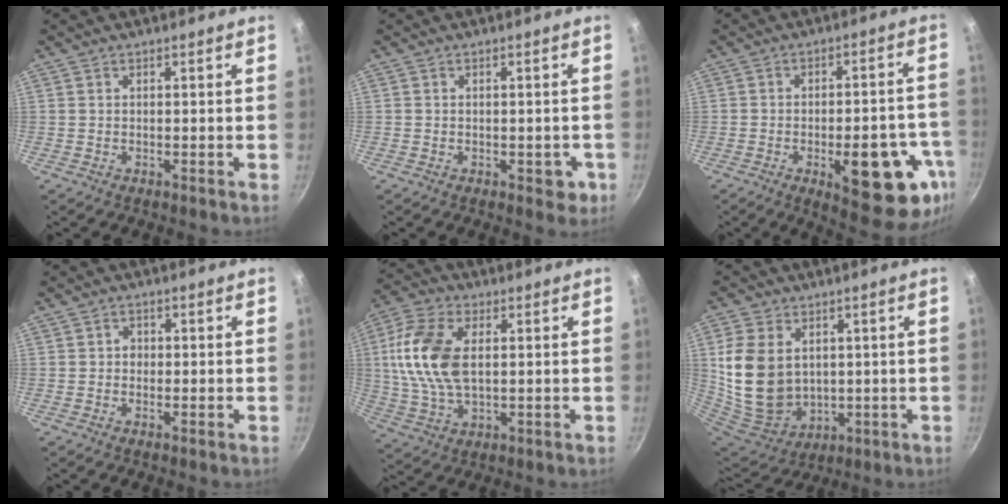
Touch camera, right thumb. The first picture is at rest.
{"total": 3.5, "force": [-1.1, 2.3, 2.4], "torque": [-0.011, 0.009, -0.011]}
{"total": 18.5, "force": [-6.7, 7.3, 15.6], "torque": [-0.151, 0.014, -0.081]}
{"total": 1.7, "force": [-0.1, 1.5, 0.9], "torque": [-0.012, 0.000, -0.009]}
{"total": 14.3, "force": [2.1, 8.2, 11.5], "torque": [-0.225, 0.004, 0.036]}
{"total": 16.3, "force": [2.8, 12.2, 10.5], "torque": [-0.193, -0.023, 0.077]}